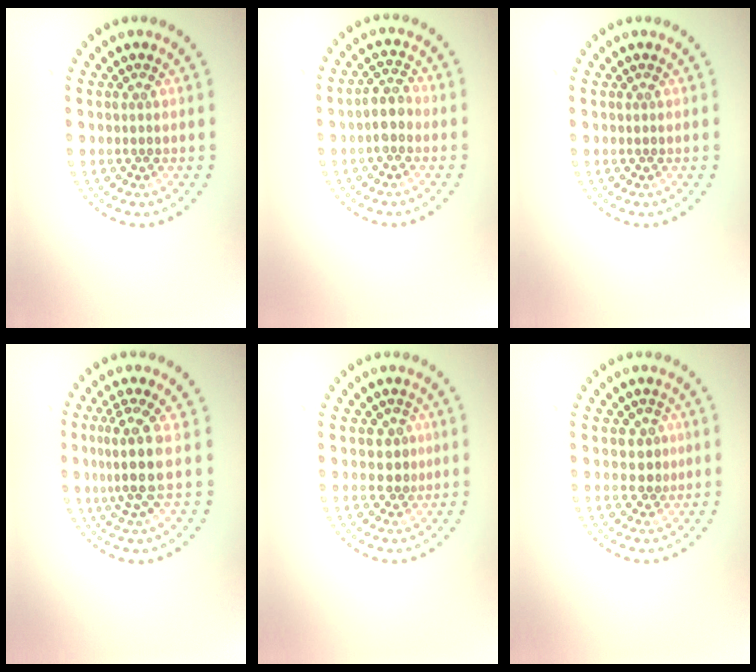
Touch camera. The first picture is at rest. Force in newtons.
{"total": 2.3, "press": 2.0, "slide": 1.0}
{"total": 0.0}
{"total": 3.7, "press": 2.8, "slide": 2.3}
{"total": 1.6, "press": 1.3, "slide": 0.8}
{"total": 1.6, "press": 1.3, "slide": 0.8}